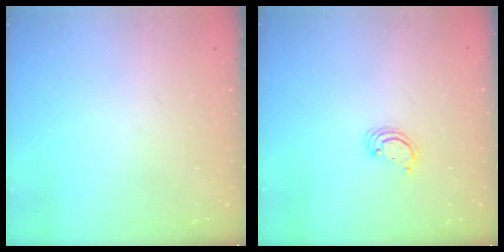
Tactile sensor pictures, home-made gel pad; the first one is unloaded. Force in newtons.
{"total": 2.7, "press": 2.7, "slide": 0.2}